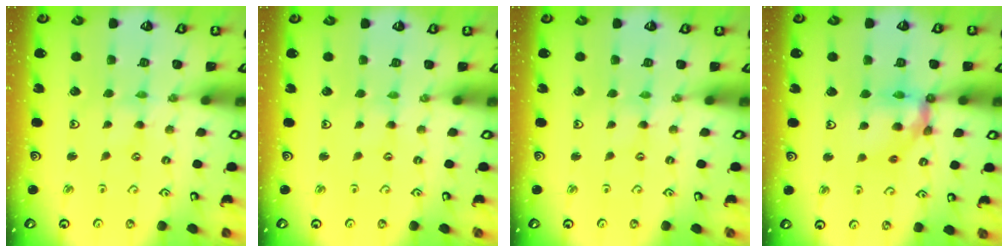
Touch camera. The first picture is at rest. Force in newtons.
{"total": 0.0}
{"total": 0.0}
{"total": 12.5, "press": 12.4, "slide": 1.9}